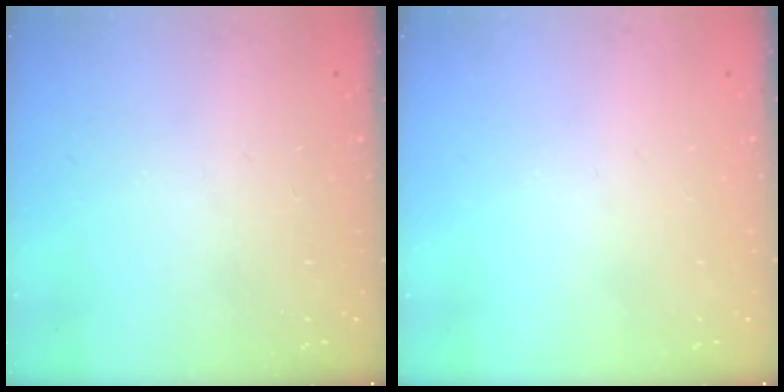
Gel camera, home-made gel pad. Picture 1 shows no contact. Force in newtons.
{"total": 0.0}